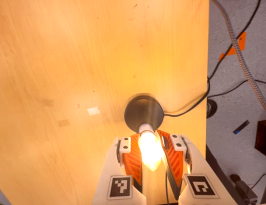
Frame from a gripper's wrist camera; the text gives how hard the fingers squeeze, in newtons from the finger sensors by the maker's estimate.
{"total": 21.8, "left": 19.2, "right": 24.5}